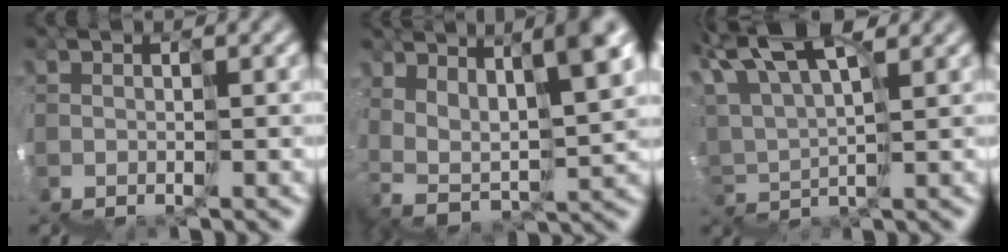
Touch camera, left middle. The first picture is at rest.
{"total": 6.6, "force": [5.4, 1.6, 3.5], "torque": [-0.068, 0.042, 0.086]}
{"total": 4.6, "force": [4.5, -0.2, -0.1], "torque": [-0.025, 0.038, 0.067]}